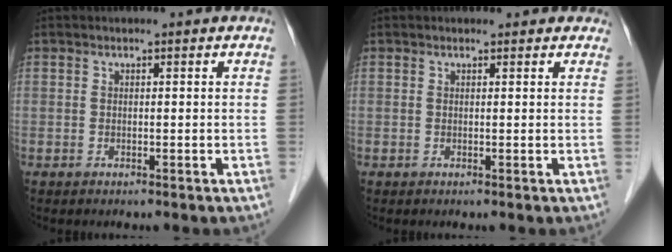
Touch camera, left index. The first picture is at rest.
{"total": 2.2, "force": [1.9, 1.0, 0.4], "torque": [-0.003, 0.008, 0.012]}